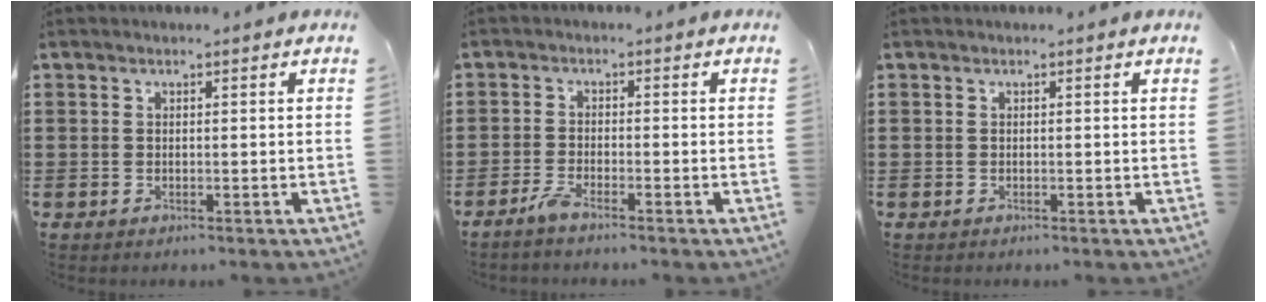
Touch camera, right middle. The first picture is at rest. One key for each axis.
{"total": 2.5, "fx": -1.9, "fy": 0.3, "fz": 1.6, "tx": -0.042, "ty": -0.002, "tz": -0.039}
{"total": 0.0}